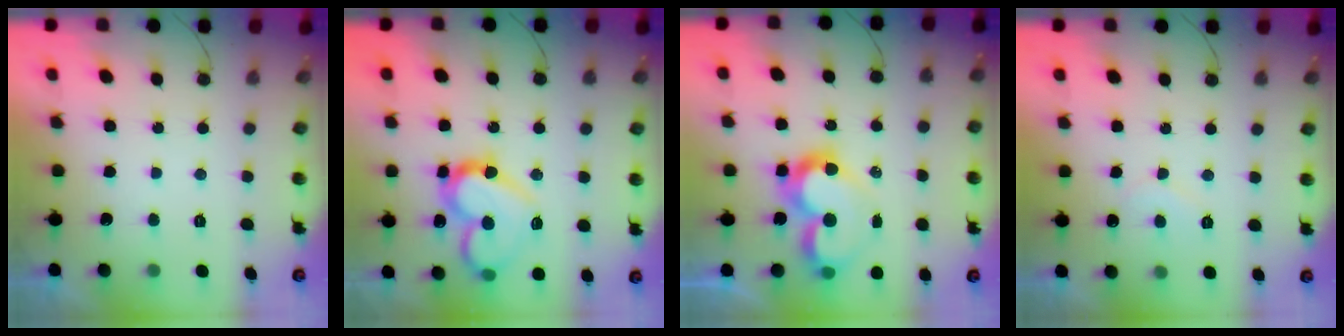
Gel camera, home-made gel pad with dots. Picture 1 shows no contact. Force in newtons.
{"total": 16.5, "press": 16.5, "slide": 1.1}
{"total": 11.4, "press": 10.9, "slide": 3.2}
{"total": 5.6, "press": 5.6, "slide": 0.5}